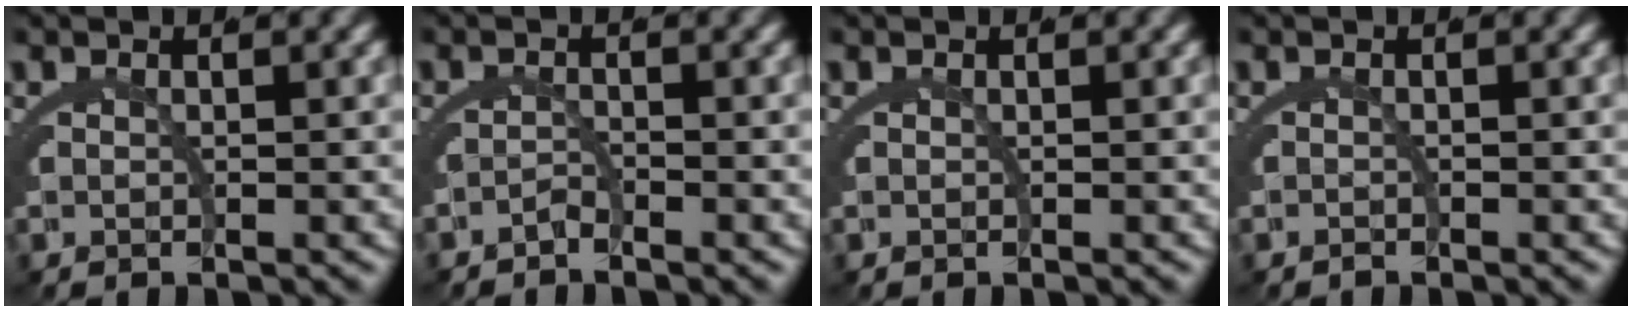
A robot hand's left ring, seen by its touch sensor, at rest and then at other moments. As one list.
[{"total": 1.2, "force": [-1.2, -0.2, 0.2], "torque": [-0.002, -0.008, -0.021]}, {"total": 0.0}, {"total": 0.7, "force": [-0.5, -0.5, -0.1], "torque": [0.007, -0.007, -0.007]}]